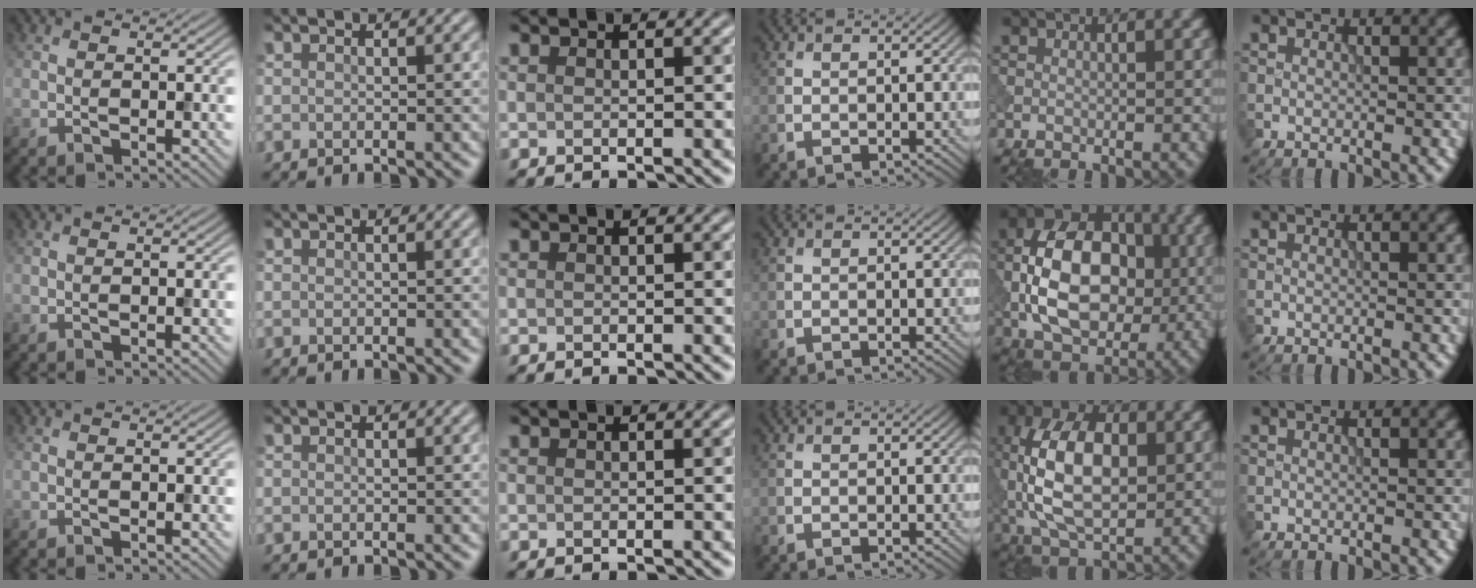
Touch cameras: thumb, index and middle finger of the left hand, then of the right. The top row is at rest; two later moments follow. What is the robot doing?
{"motion": "press", "object": "tv remote"}